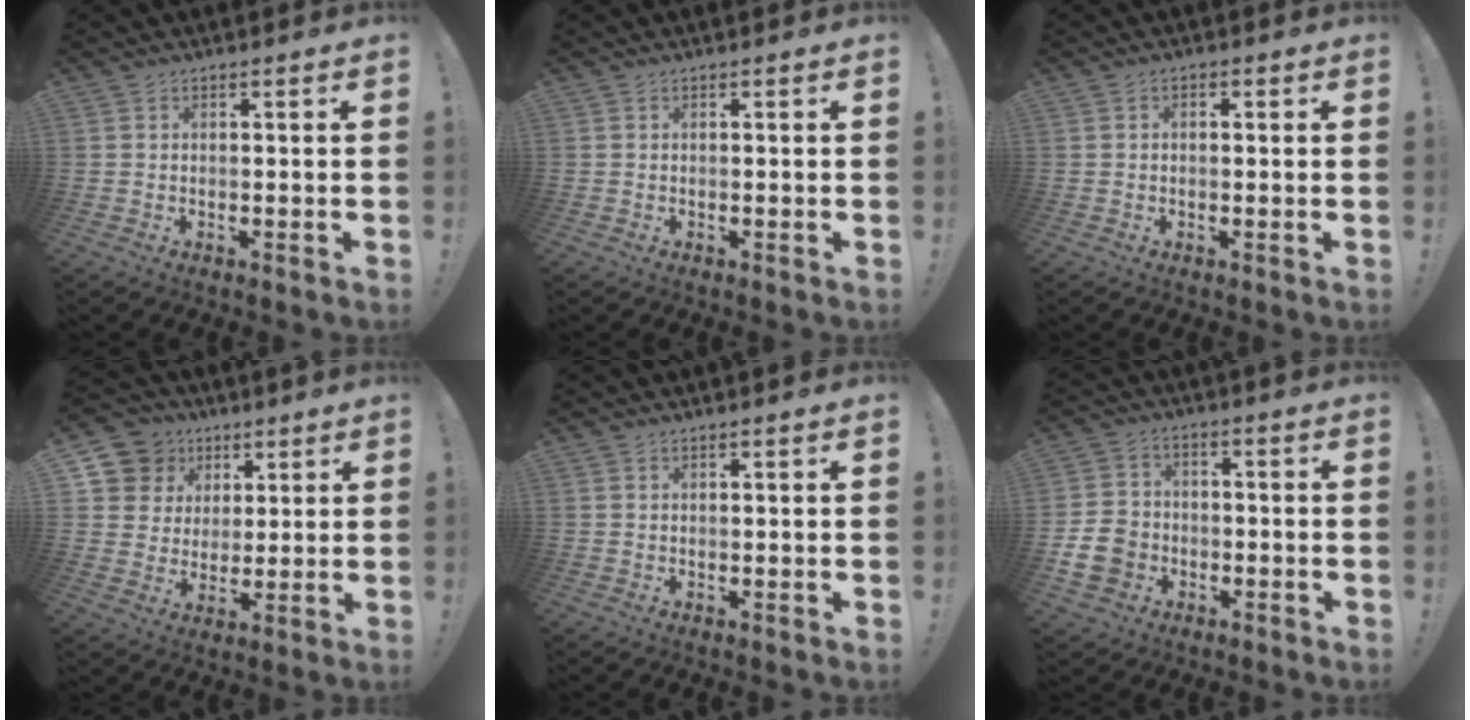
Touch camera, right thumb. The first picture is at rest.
{"total": 0.0}
{"total": 1.1, "force": [-0.5, 0.7, 0.7], "torque": [-0.007, 0.003, -0.011]}
{"total": 11.3, "force": [5.4, 9.6, 2.5], "torque": [-0.034, -0.028, 0.110]}
{"total": 0.6, "force": [0.5, -0.1, 0.3], "torque": [-0.003, -0.001, 0.009]}
{"total": 10.7, "force": [-4.3, 8.5, 4.8], "torque": [-0.092, 0.036, -0.076]}